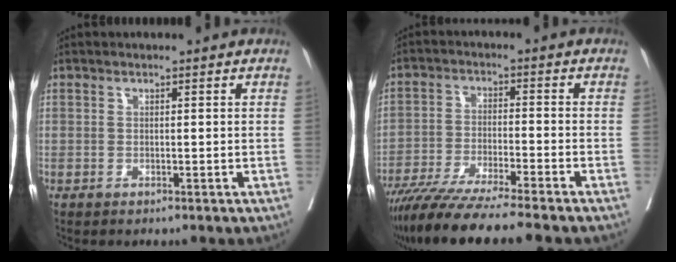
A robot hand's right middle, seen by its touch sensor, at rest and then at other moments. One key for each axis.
{"total": 12.2, "fx": -10.3, "fy": -1.0, "fz": 6.5, "tx": -0.096, "ty": -0.034, "tz": -0.171}